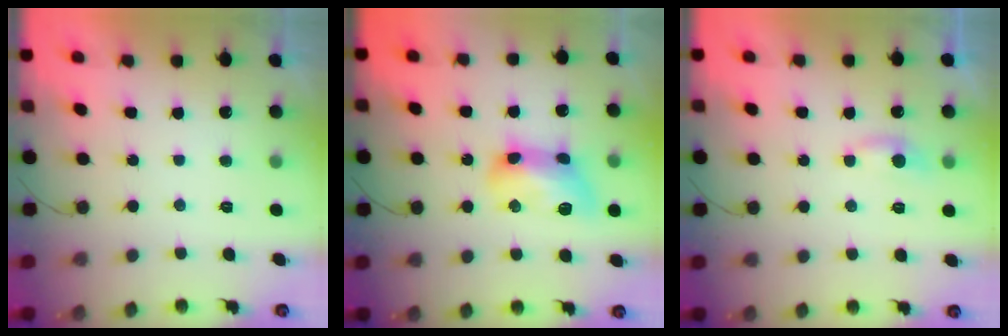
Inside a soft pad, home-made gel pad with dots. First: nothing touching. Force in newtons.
{"total": 12.7, "press": 12.6, "slide": 0.9}
{"total": 4.5, "press": 4.4, "slide": 0.5}